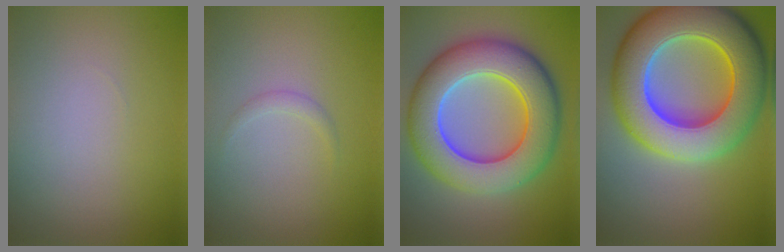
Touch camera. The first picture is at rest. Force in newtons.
{"total": 0.8, "press": 0.8, "slide": 0.1}
{"total": 11.6, "press": 11.6, "slide": 0.4}
{"total": 14.0, "press": 13.9, "slide": 0.5}